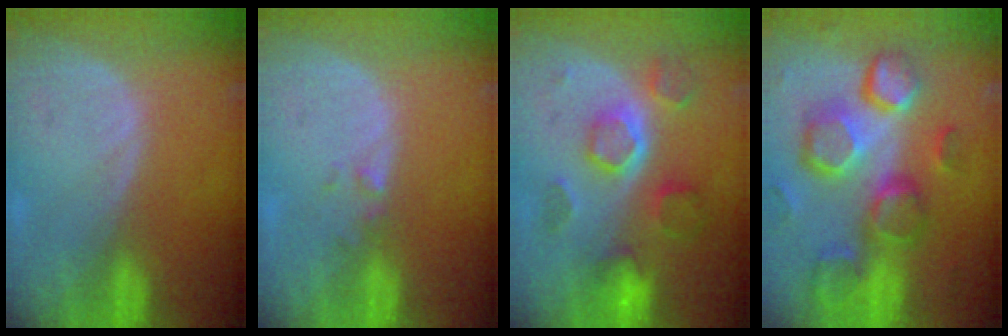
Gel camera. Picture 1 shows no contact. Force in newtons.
{"total": 1.3, "press": 1.0, "slide": 0.8}
{"total": 8.5, "press": 7.7, "slide": 3.6}
{"total": 13.0, "press": 11.4, "slide": 6.3}